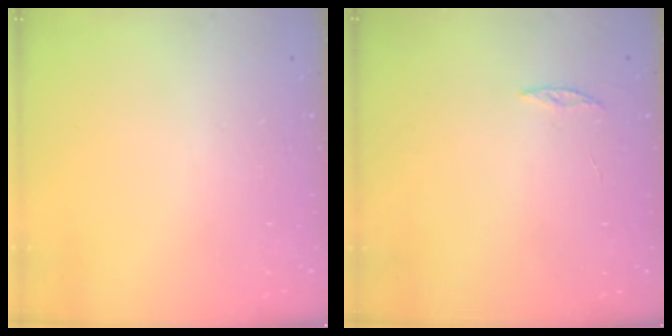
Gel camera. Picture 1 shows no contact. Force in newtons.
{"total": 2.0, "press": 2.0, "slide": 0.2}